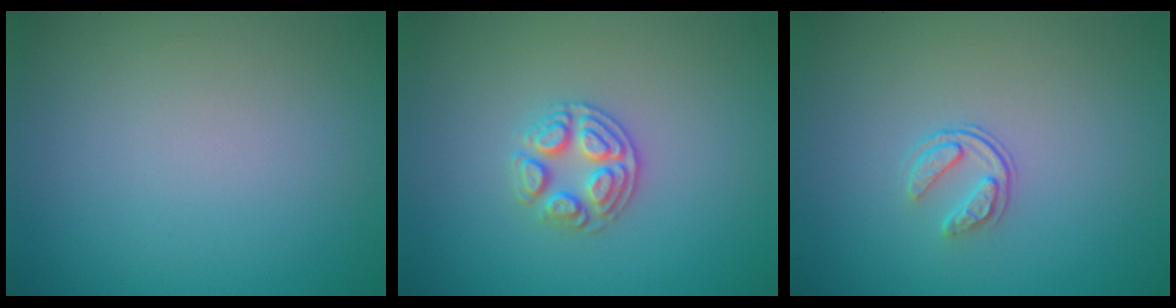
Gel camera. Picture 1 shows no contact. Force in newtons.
{"total": 2.9, "press": 2.7, "slide": 1.0}
{"total": 1.7, "press": 1.1, "slide": 1.3}